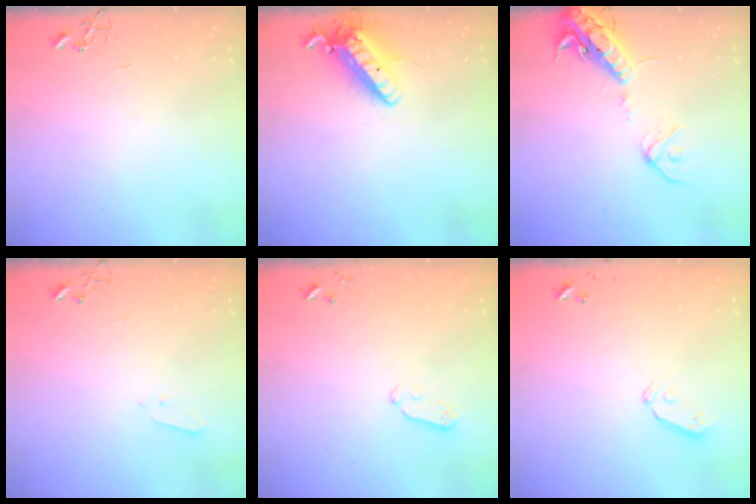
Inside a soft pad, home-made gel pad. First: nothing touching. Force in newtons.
{"total": 15.3, "press": 15.1, "slide": 2.8}
{"total": 16.3, "press": 16.0, "slide": 3.3}
{"total": 1.9, "press": 1.9, "slide": 0.4}
{"total": 4.9, "press": 4.9, "slide": 0.3}
{"total": 5.4, "press": 5.3, "slide": 0.9}